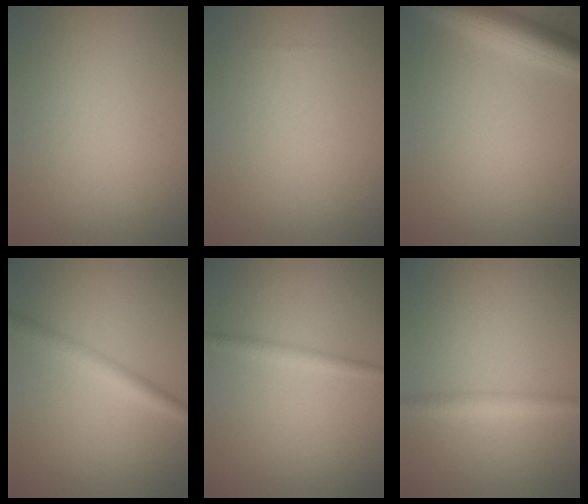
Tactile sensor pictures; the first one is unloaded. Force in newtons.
{"total": 0.0}
{"total": 5.3, "press": 5.3, "slide": 0.2}
{"total": 2.7, "press": 2.7, "slide": 0.1}
{"total": 1.4, "press": 1.4, "slide": 0.1}
{"total": 1.9, "press": 1.9, "slide": 0.0}